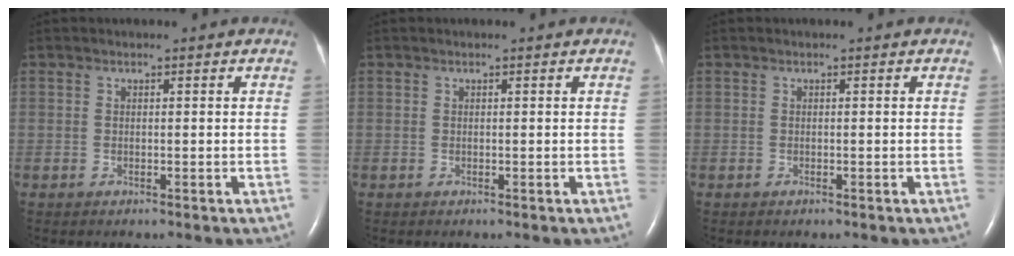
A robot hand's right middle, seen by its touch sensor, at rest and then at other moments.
{"total": 0.0}
{"total": 0.0}